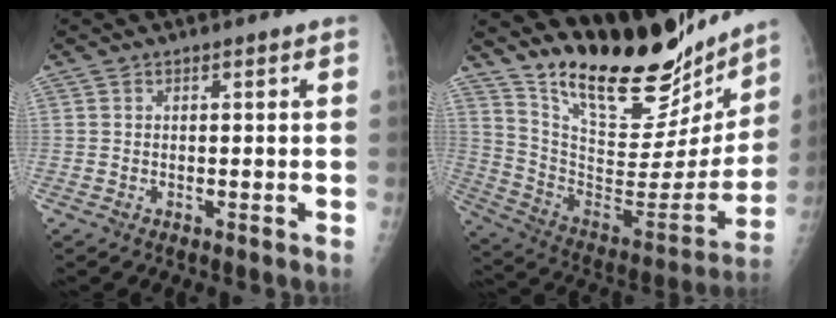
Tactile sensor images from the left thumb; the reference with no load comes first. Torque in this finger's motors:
{"motor_torque": [0.37, 0.10, 1.39, -1.38, 0.21]}